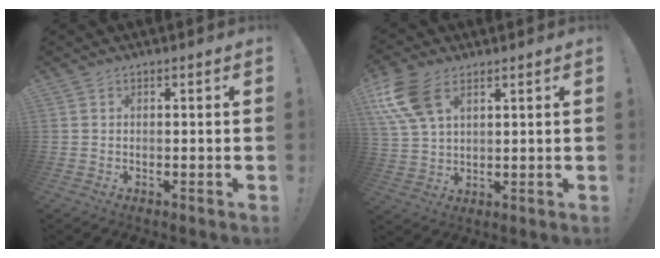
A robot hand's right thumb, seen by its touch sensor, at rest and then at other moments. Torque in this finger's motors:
{"motor_torque": [0.57, 0.70, 0.16, 0.15, 0.11]}